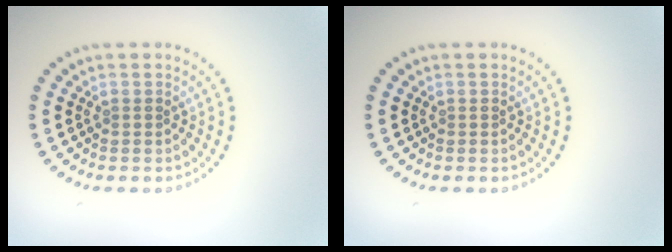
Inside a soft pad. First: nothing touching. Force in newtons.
{"total": 0.0}